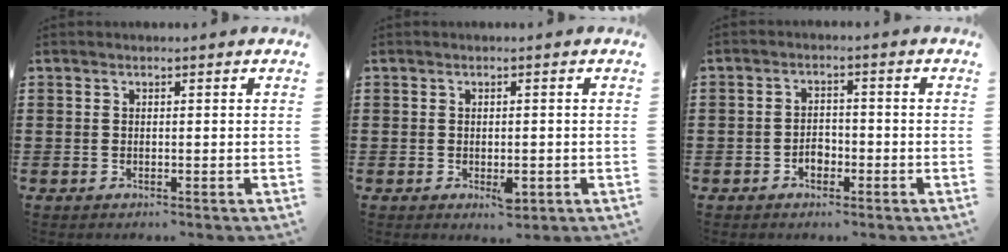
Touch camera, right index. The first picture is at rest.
{"total": 2.1, "force": [-0.7, 1.1, 1.7], "torque": [-0.030, 0.001, -0.012]}
{"total": 2.4, "force": [-1.3, 1.6, 1.3], "torque": [-0.027, 0.004, -0.026]}